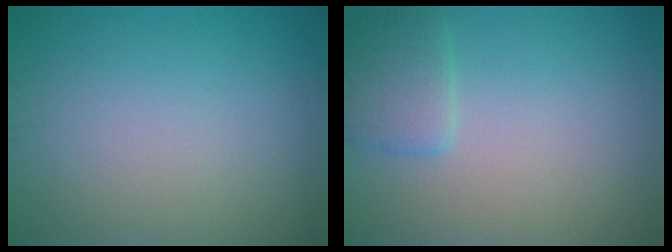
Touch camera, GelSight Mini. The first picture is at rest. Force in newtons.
{"total": 2.4, "press": 2.3, "slide": 0.2}